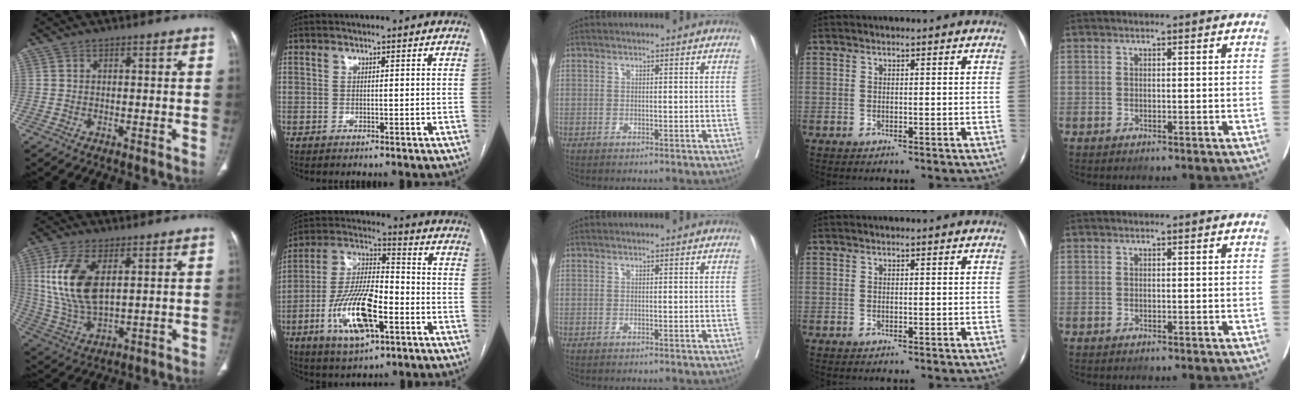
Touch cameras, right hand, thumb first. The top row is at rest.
{"thumb": {"total": 14.2, "force": [4.0, 7.0, 11.7], "torque": [-0.249, -0.015, 0.089]}, "index": {"total": 15.7, "force": [-5.7, 5.3, 13.6], "torque": [-0.274, 0.001, -0.098]}}